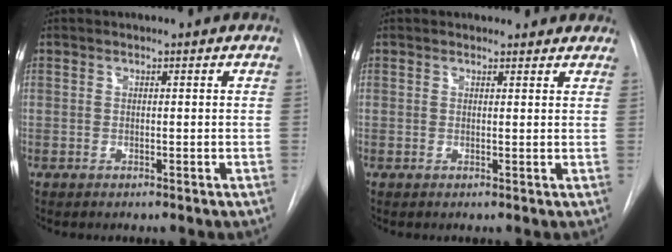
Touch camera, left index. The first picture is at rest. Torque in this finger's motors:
{"motor_torque": [0.44, -0.47, 0.02, -0.01]}